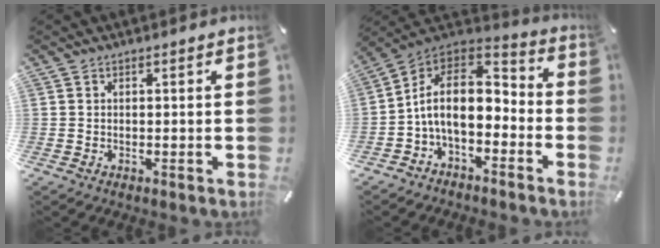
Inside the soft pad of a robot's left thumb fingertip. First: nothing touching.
{"total": 14.3, "force": [-1.7, 9.2, 10.8], "torque": [-0.221, 0.007, -0.031]}